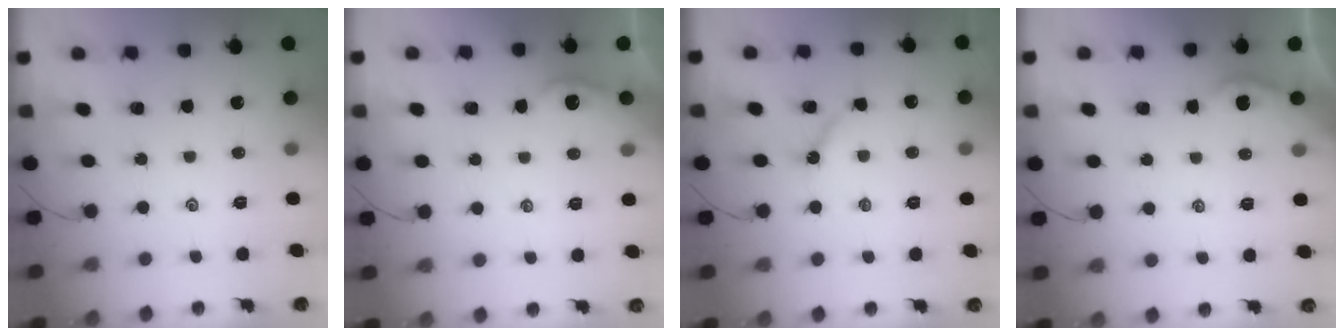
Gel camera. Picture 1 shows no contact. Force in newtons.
{"total": 2.0, "press": 2.0, "slide": 0.1}
{"total": 4.5, "press": 4.5, "slide": 0.7}
{"total": 2.0, "press": 1.9, "slide": 0.4}